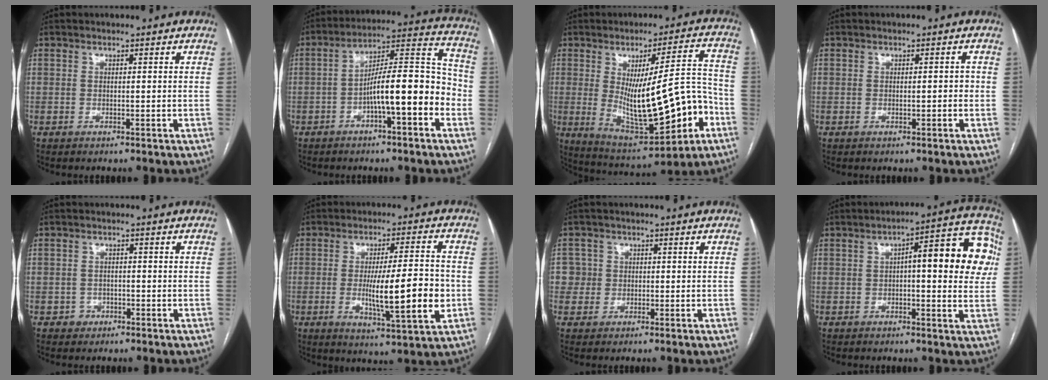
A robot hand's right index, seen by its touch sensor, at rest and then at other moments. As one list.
[{"total": 13.2, "force": [-3.8, 2.3, 12.5], "torque": [-0.195, 0.034, -0.057]}, {"total": 18.8, "force": [-3.9, 4.1, 17.9], "torque": [-0.283, 0.001, -0.035]}, {"total": 1.5, "force": [-0.2, 0.5, 1.4], "torque": [-0.021, 0.002, 0.001]}, {"total": 2.2, "force": [-0.9, 2.0, 0.0], "torque": [0.011, 0.011, -0.014]}, {"total": 12.5, "force": [-2.0, 1.4, 12.3], "torque": [-0.199, -0.011, -0.031]}, {"total": 3.2, "force": [0.2, 3.2, -0.2], "torque": [0.023, 0.014, 0.003]}, {"total": 14.0, "force": [2.3, 3.6, 13.4], "torque": [-0.159, 0.038, 0.021]}]